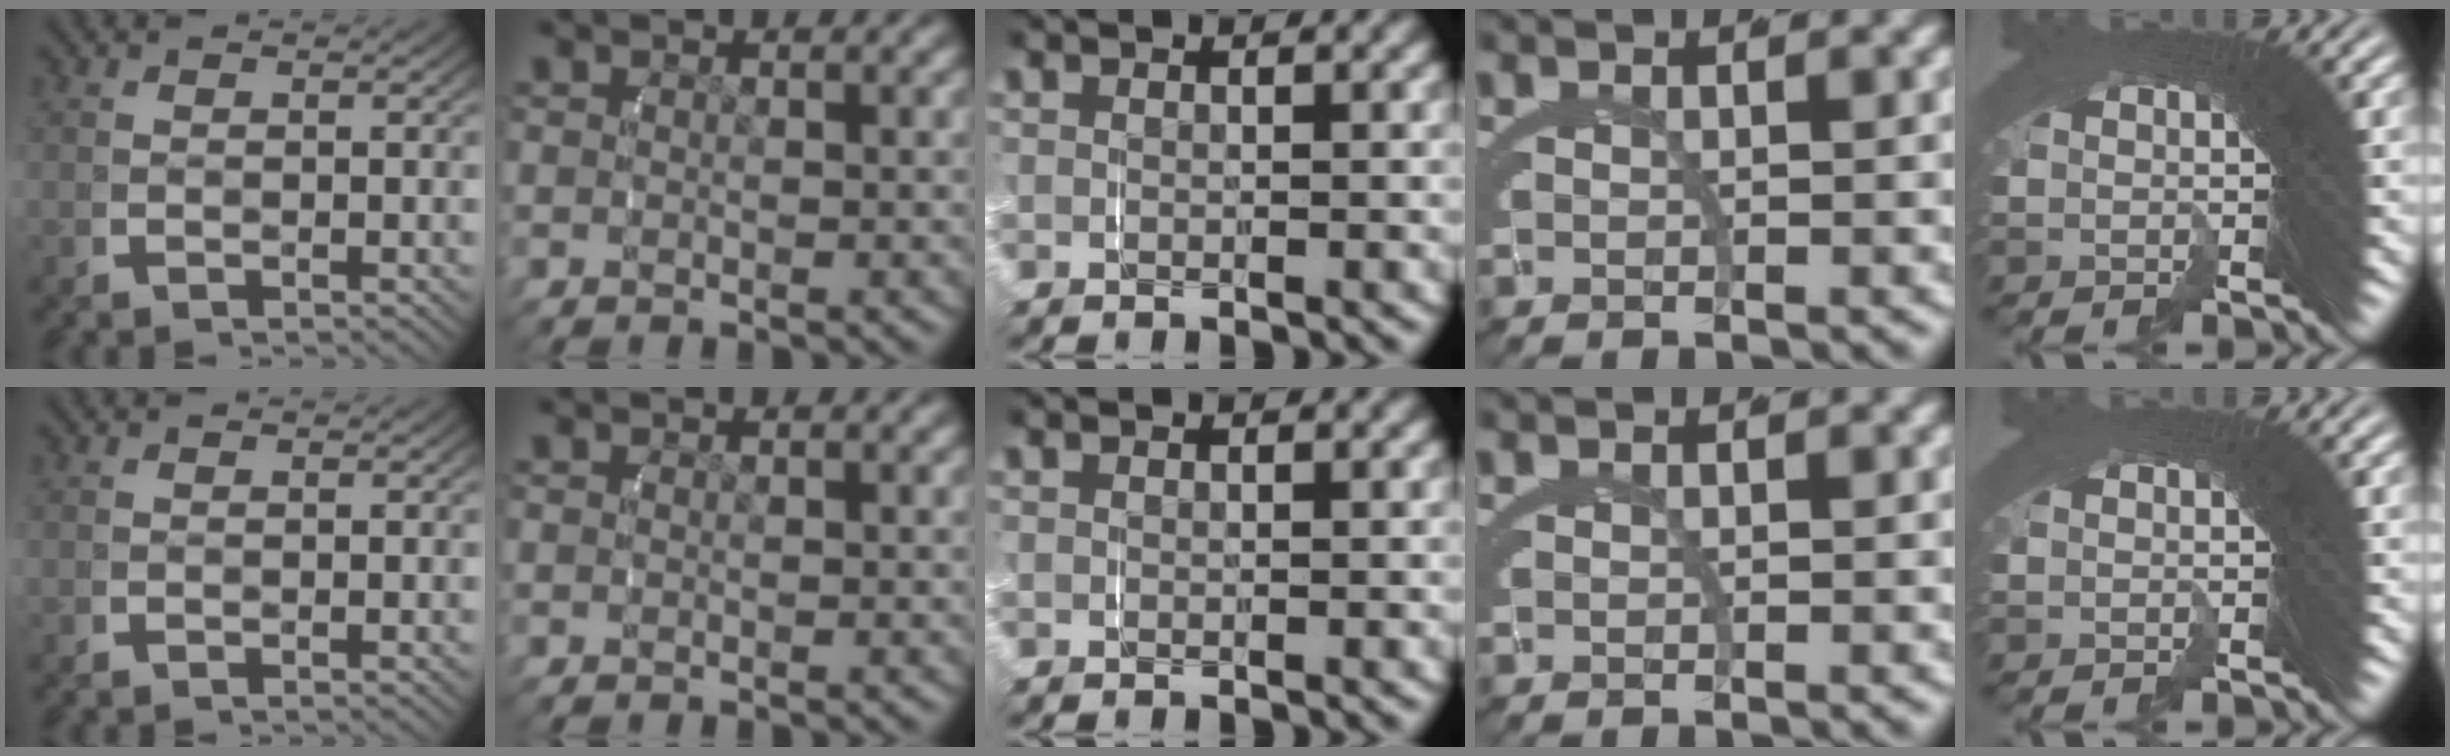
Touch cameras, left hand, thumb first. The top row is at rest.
{}